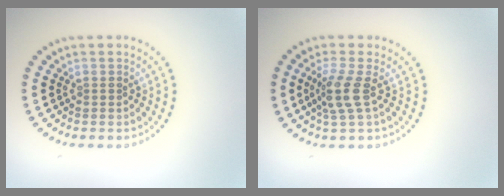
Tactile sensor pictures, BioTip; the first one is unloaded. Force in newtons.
{"total": 2.6, "press": 1.9, "slide": 1.7}